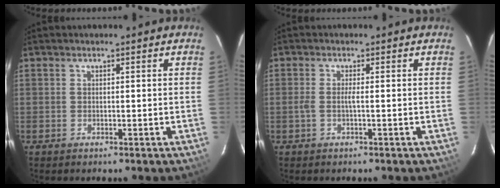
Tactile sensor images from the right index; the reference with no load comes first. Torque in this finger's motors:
{"motor_torque": [0.31, -0.13, 0.15, 0.05]}